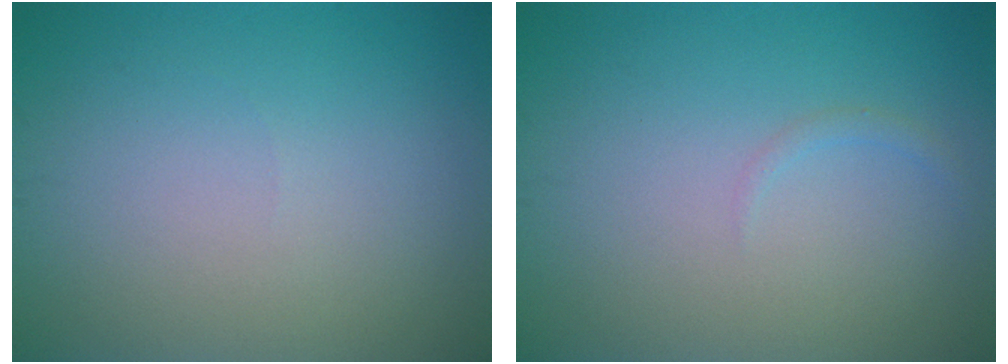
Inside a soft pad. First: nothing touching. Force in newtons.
{"total": 0.6, "press": 0.6, "slide": 0.1}